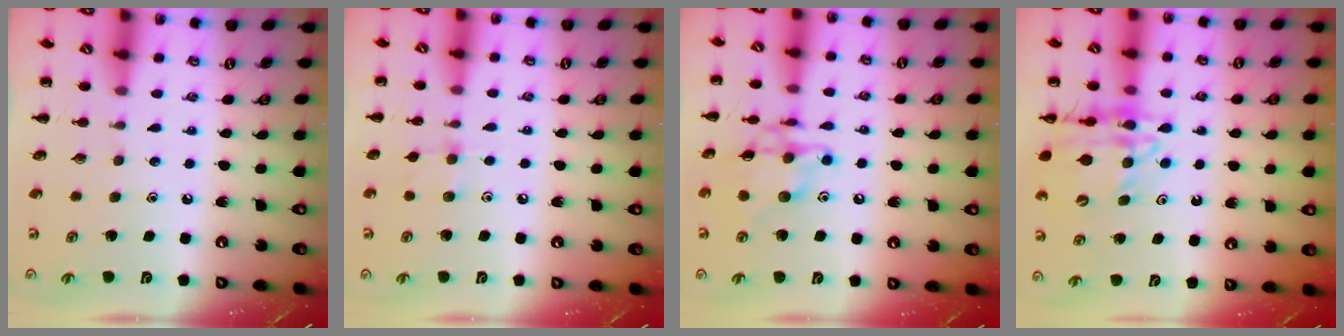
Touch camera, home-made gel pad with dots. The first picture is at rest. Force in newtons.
{"total": 5.9, "press": 5.6, "slide": 1.9}
{"total": 13.7, "press": 13.6, "slide": 0.8}
{"total": 14.9, "press": 14.5, "slide": 3.1}